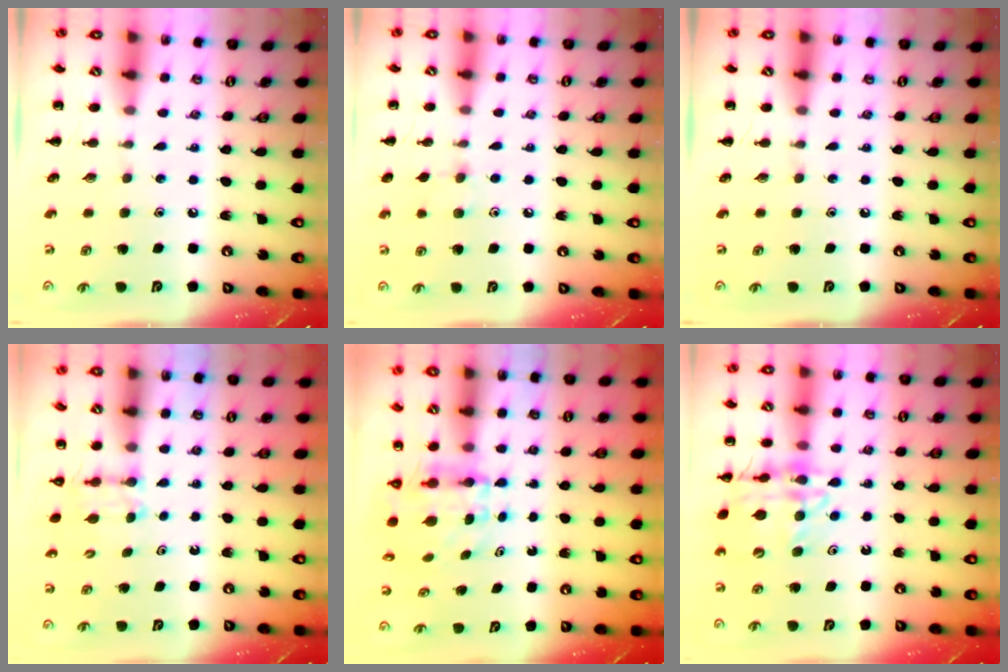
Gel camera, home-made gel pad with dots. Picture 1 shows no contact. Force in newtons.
{"total": 6.7, "press": 6.4, "slide": 2.1}
{"total": 0.0}
{"total": 2.6, "press": 2.4, "slide": 1.0}
{"total": 4.5, "press": 4.4, "slide": 0.6}
{"total": 15.1, "press": 14.8, "slide": 2.6}